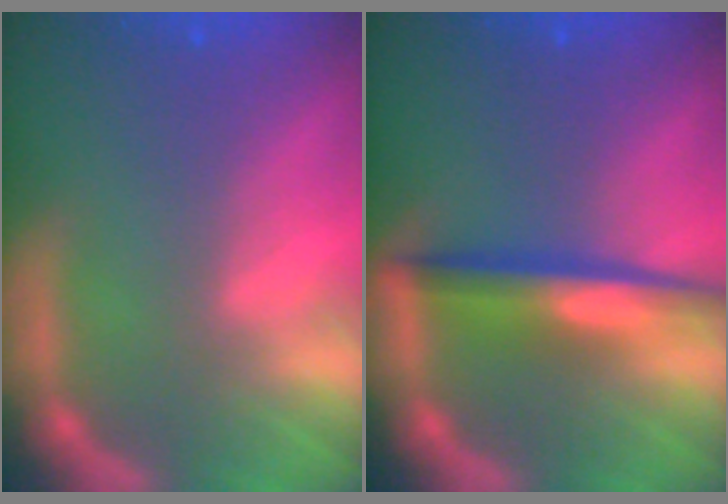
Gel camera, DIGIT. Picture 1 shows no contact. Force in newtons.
{"total": 4.5}